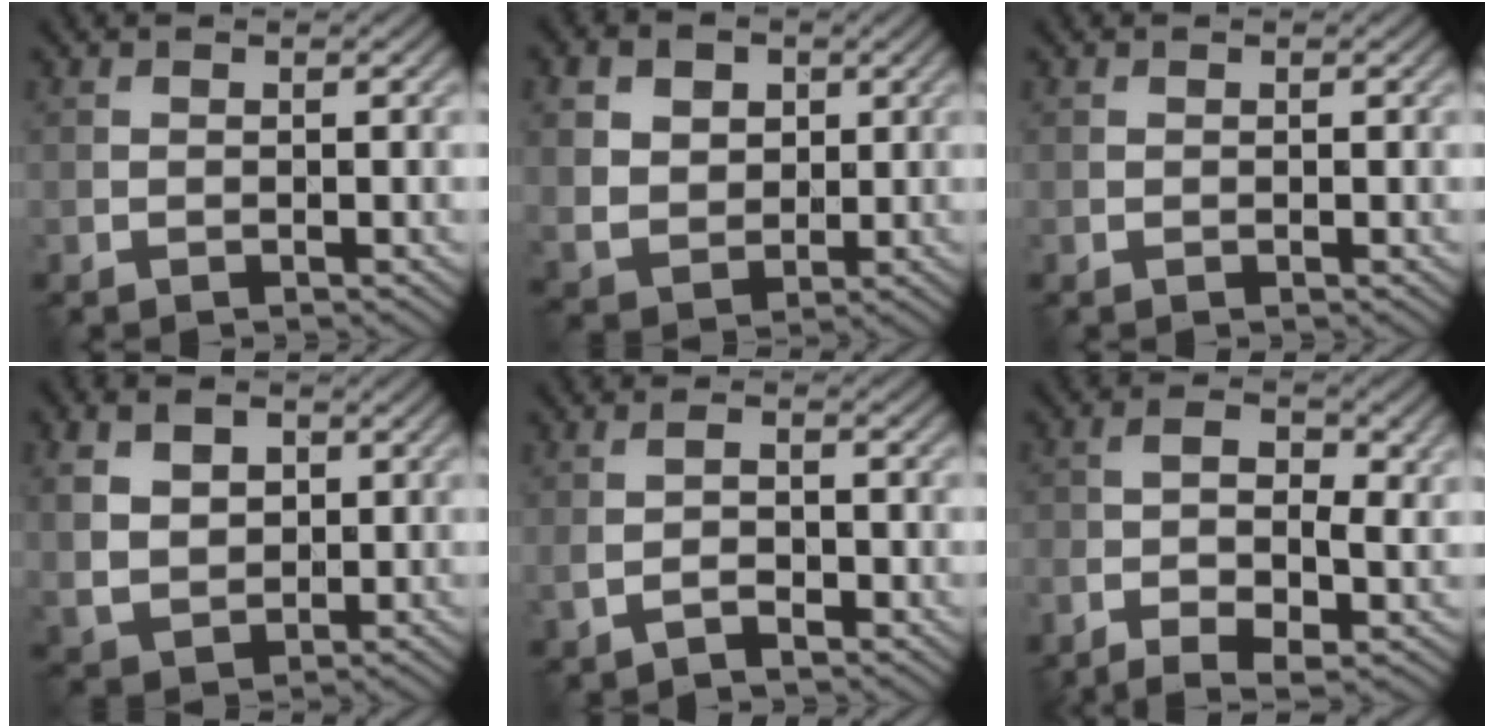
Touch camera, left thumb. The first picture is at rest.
{"total": 7.8, "force": [2.7, 6.1, 4.1], "torque": [-0.132, 0.007, 0.050]}
{"total": 0.0}
{"total": 6.7, "force": [1.9, 4.9, 4.1], "torque": [-0.105, 0.000, 0.033]}
{"total": 2.8, "force": [-1.1, 1.2, 2.2], "torque": [-0.049, -0.005, -0.022]}
{"total": 8.3, "force": [-3.1, 3.3, 6.9], "torque": [-0.127, -0.009, -0.053]}